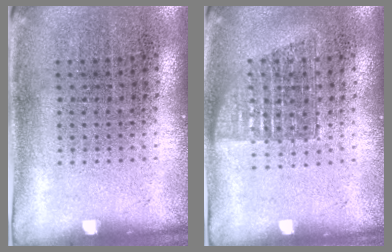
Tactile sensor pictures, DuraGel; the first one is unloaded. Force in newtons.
{"total": 1.2, "press": 1.0, "slide": 0.6}